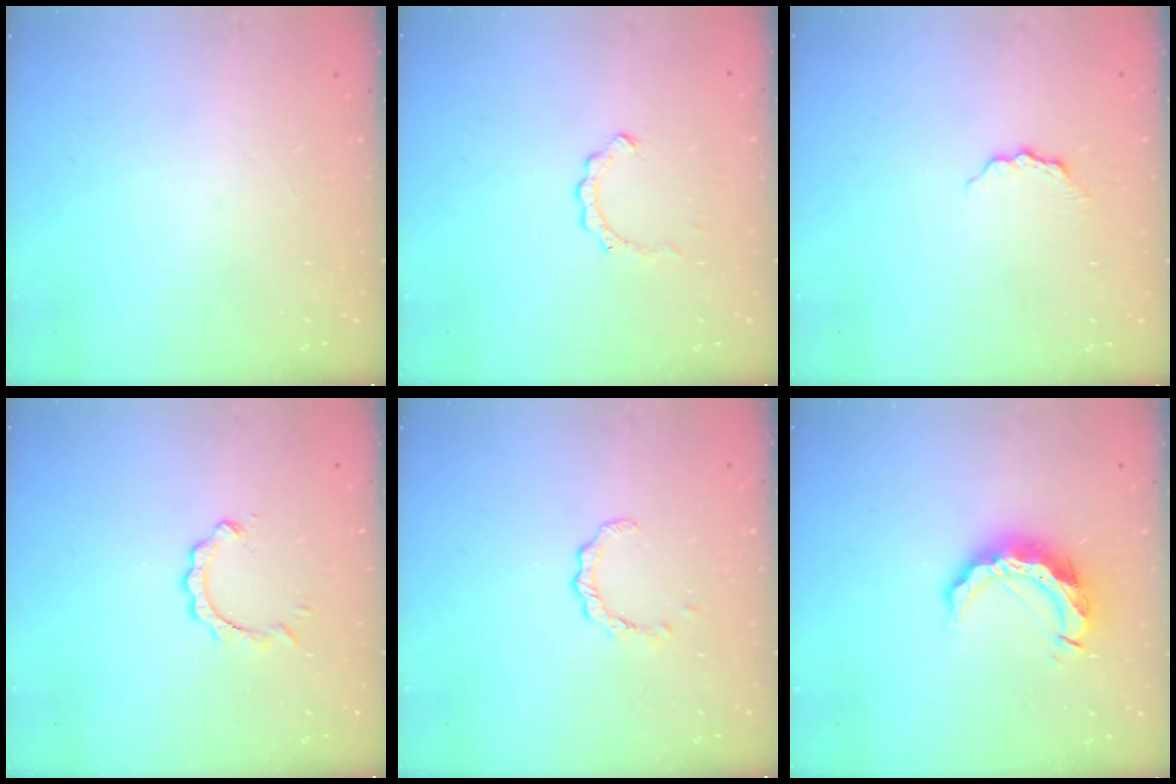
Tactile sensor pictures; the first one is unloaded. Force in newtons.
{"total": 2.4, "press": 2.4, "slide": 0.2}
{"total": 5.1, "press": 5.0, "slide": 0.4}
{"total": 2.9, "press": 2.8, "slide": 0.3}
{"total": 2.9, "press": 2.8, "slide": 0.4}
{"total": 10.5, "press": 10.5, "slide": 0.3}